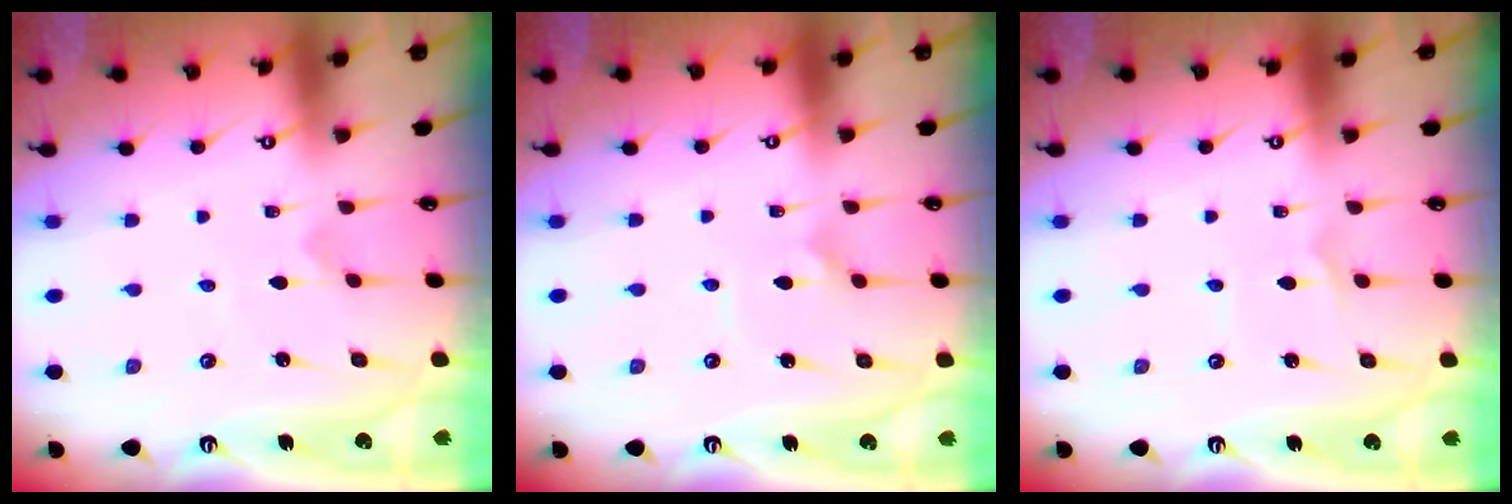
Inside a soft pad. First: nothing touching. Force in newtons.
{"total": 2.4, "press": 2.4, "slide": 0.2}
{"total": 1.1, "press": 1.1, "slide": 0.1}